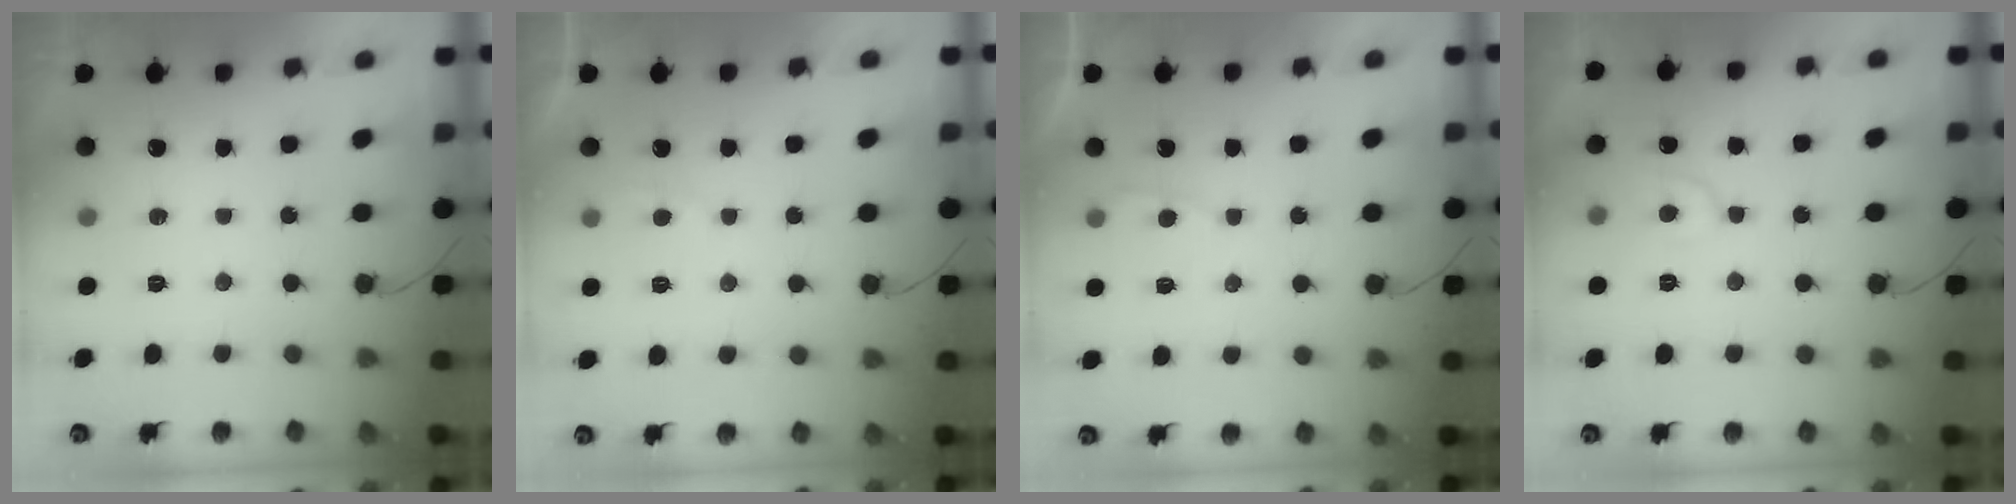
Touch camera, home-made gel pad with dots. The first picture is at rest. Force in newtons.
{"total": 1.4, "press": 1.4, "slide": 0.2}
{"total": 2.3, "press": 2.3, "slide": 0.3}
{"total": 6.0, "press": 6.0, "slide": 0.6}